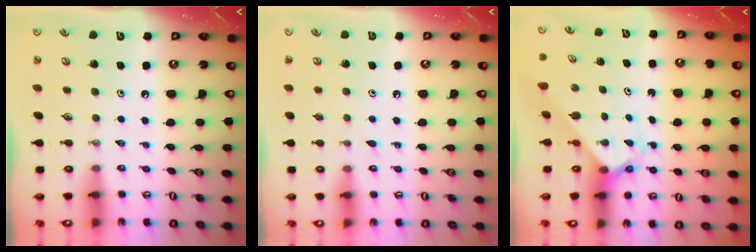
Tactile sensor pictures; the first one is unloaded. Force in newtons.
{"total": 5.4, "press": 5.4, "slide": 0.5}
{"total": 2.1, "press": 2.1, "slide": 0.2}